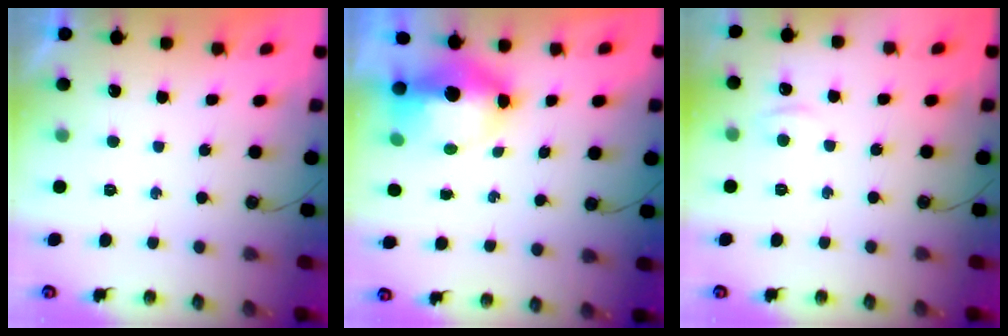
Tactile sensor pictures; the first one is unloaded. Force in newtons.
{"total": 7.4, "press": 7.4, "slide": 0.8}
{"total": 4.9, "press": 4.8, "slide": 0.6}